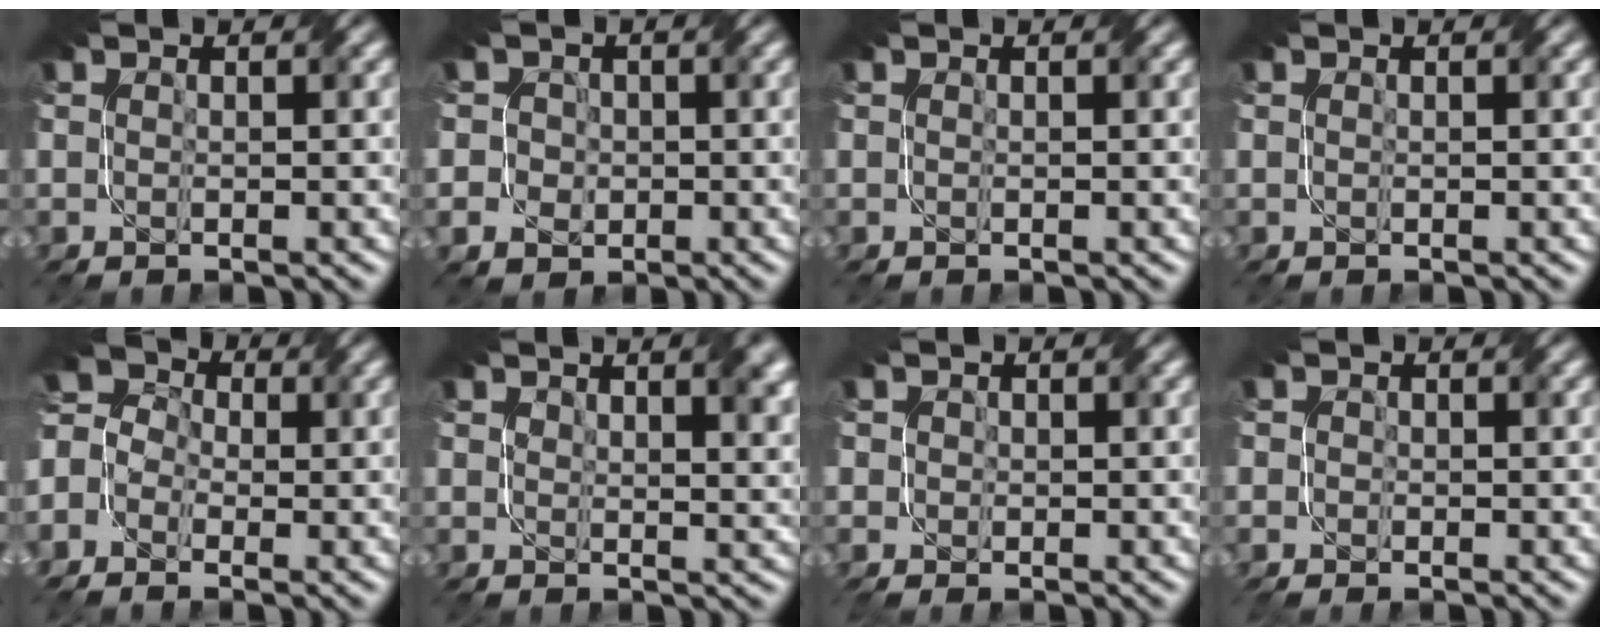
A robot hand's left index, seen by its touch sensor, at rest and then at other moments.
{"total": 3.6, "force": [0.0, 3.5, 1.0], "torque": [-0.008, 0.020, -0.011]}
{"total": 0.0}
{"total": 0.0}
{"total": 5.3, "force": [-2.0, 4.1, 2.6], "torque": [-0.055, 0.007, -0.040]}
{"total": 4.1, "force": [2.5, 1.6, 2.8], "torque": [-0.037, -0.002, 0.040]}
{"total": 1.4, "force": [0.0, 1.3, 0.5], "torque": [-0.011, 0.001, 0.003]}
{"total": 1.1, "force": [-0.4, 0.9, 0.4], "torque": [-0.005, -0.005, -0.005]}